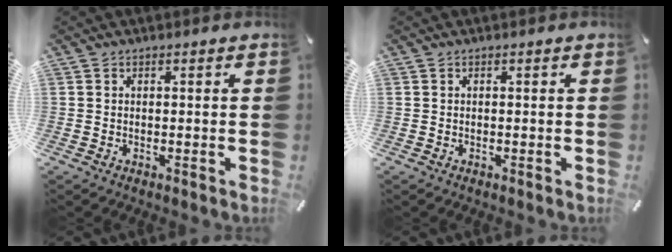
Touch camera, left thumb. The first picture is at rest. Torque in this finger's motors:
{"motor_torque": [0.00, 0.00, 0.00, 0.00, 0.00]}